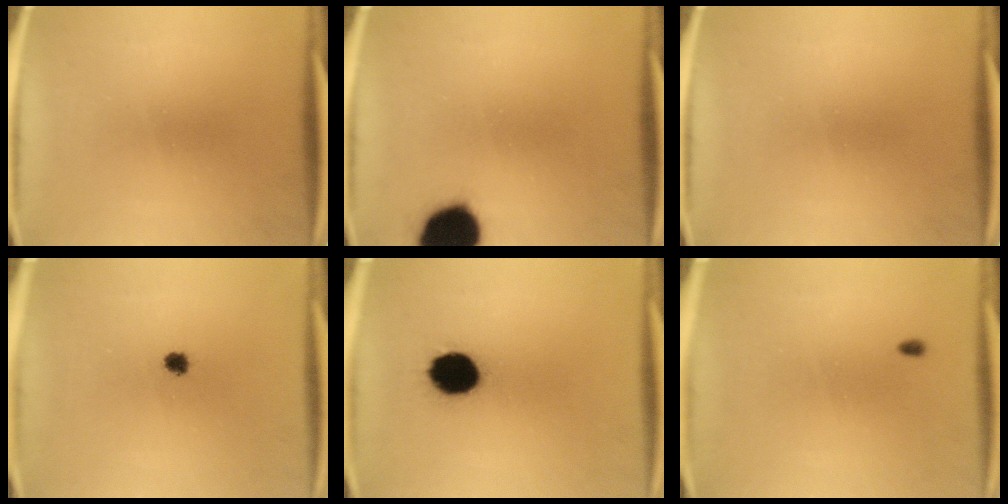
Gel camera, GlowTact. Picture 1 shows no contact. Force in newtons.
{"total": 15.8}
{"total": 0.0}
{"total": 2.1}
{"total": 11.7}
{"total": 0.7}